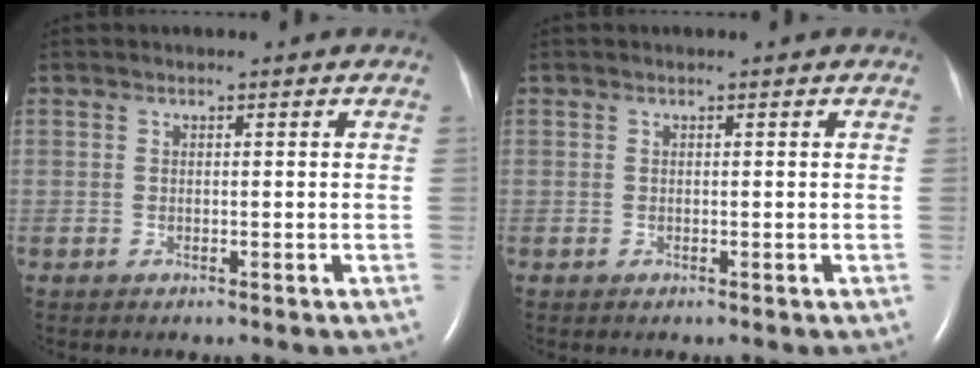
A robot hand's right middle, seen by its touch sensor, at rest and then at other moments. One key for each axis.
{"total": 0.0}